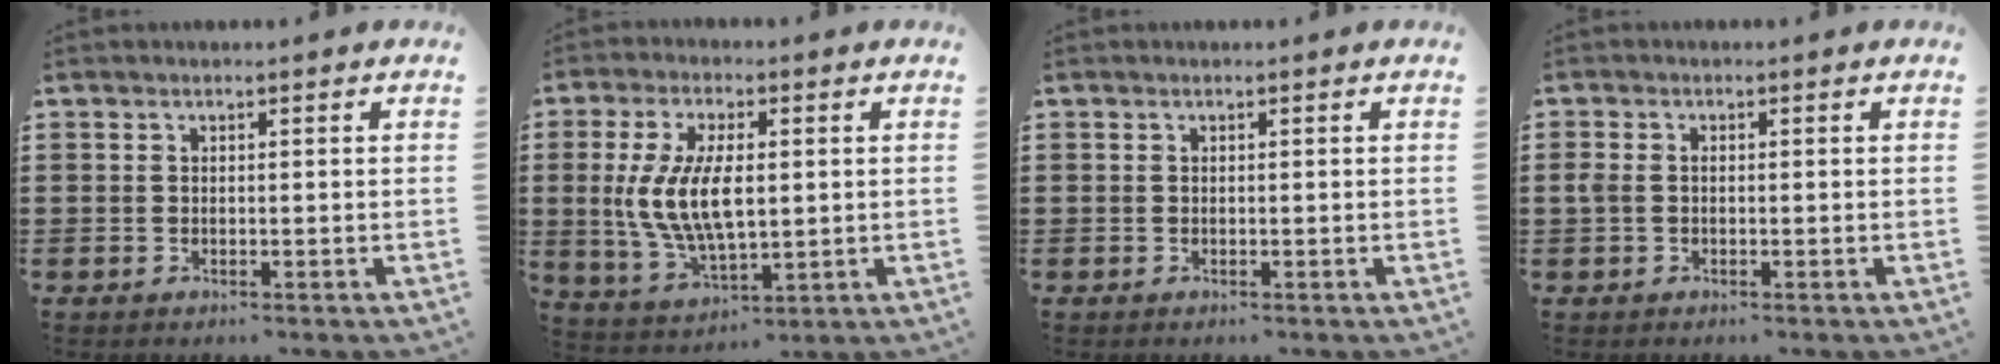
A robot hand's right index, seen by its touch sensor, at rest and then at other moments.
{"total": 9.7, "force": [0.7, 4.3, 8.7], "torque": [-0.195, -0.001, 0.007]}
{"total": 0.0}
{"total": 1.4, "force": [-0.1, 1.0, 1.0], "torque": [-0.029, 0.002, -0.005]}